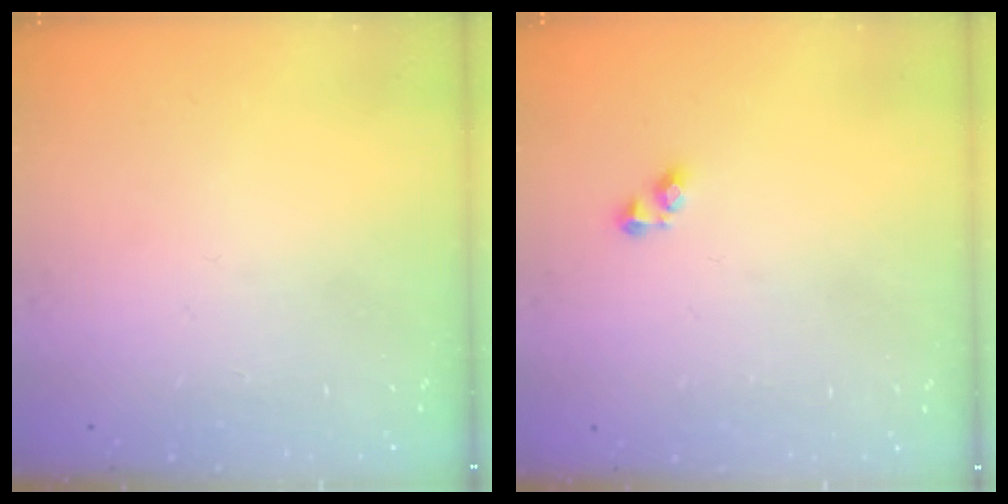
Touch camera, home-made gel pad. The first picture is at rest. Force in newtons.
{"total": 2.7, "press": 2.7, "slide": 0.4}